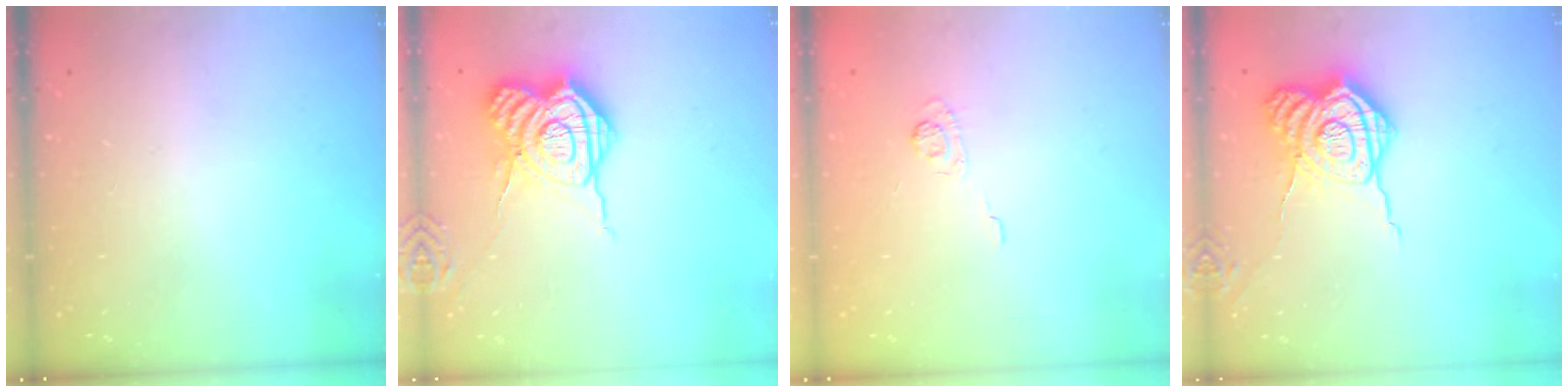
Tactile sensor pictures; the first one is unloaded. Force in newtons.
{"total": 15.9, "press": 15.9, "slide": 1.0}
{"total": 3.6, "press": 3.3, "slide": 1.5}
{"total": 14.3, "press": 14.3, "slide": 1.1}